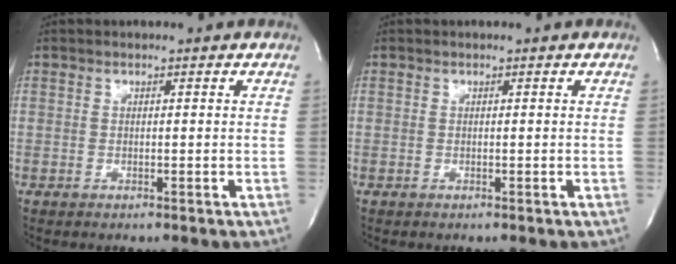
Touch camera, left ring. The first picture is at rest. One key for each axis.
{"total": 0.0}